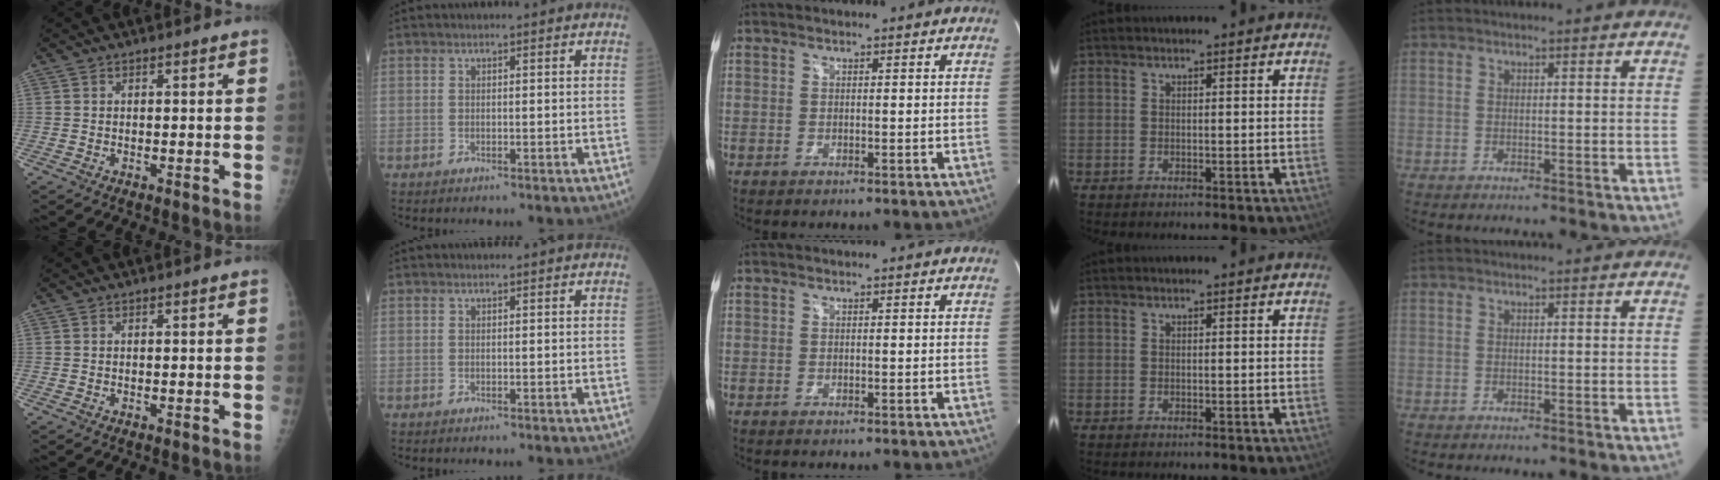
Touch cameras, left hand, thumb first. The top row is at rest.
{}